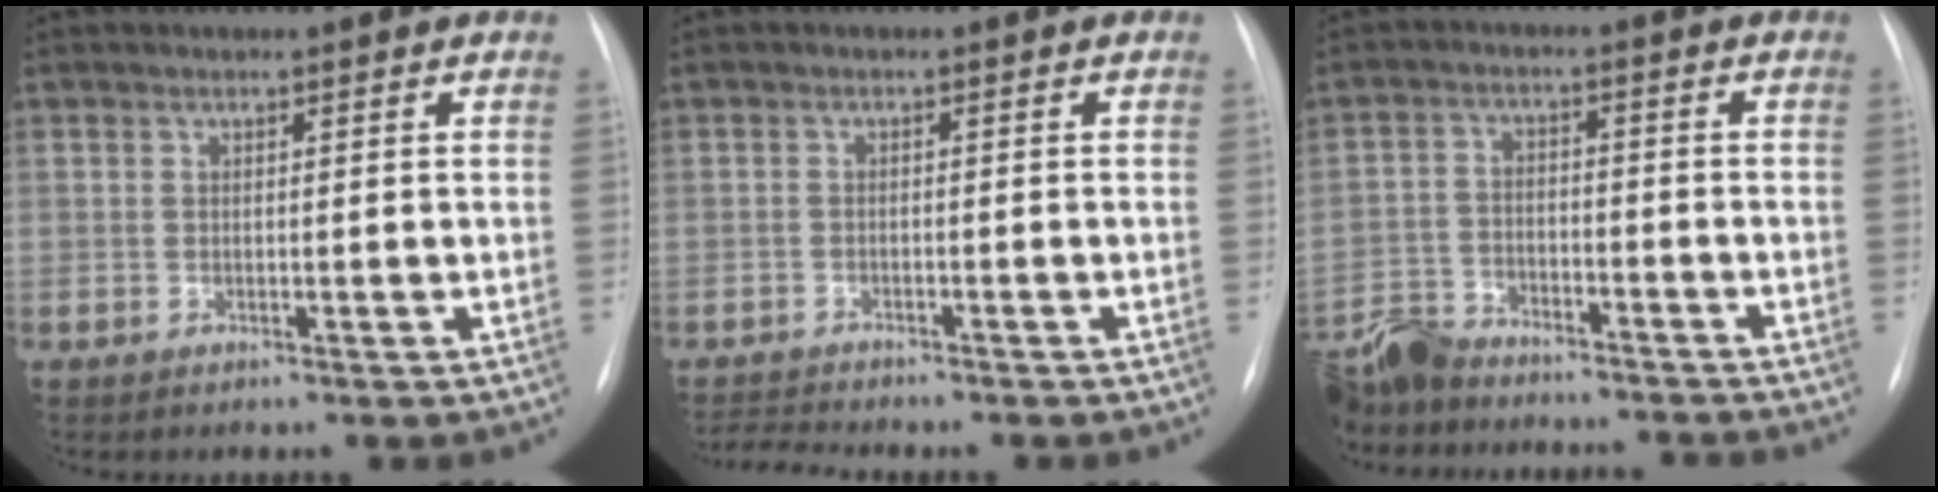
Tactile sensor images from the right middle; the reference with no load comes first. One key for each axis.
{"total": 4.2, "fx": -4.1, "fy": 0.1, "fz": 0.9, "tx": -0.011, "ty": -0.011, "tz": -0.063}
{"total": 14.2, "fx": -12.8, "fy": 4.3, "fz": 4.3, "tx": -0.106, "ty": 0.008, "tz": -0.210}